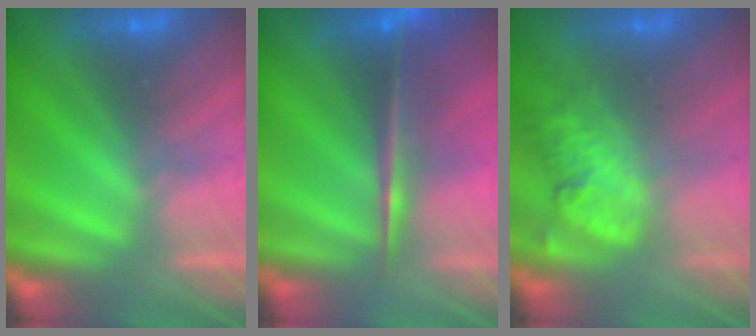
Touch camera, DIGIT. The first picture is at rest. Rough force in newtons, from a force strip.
{"total": 7.9}
{"total": 2.5}